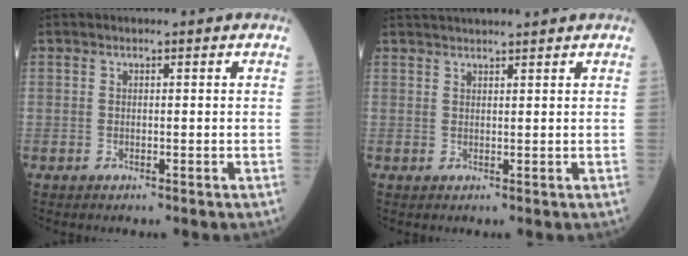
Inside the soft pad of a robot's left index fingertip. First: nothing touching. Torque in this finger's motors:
{"motor_torque": [-0.04, -0.48, 0.13, 0.07]}